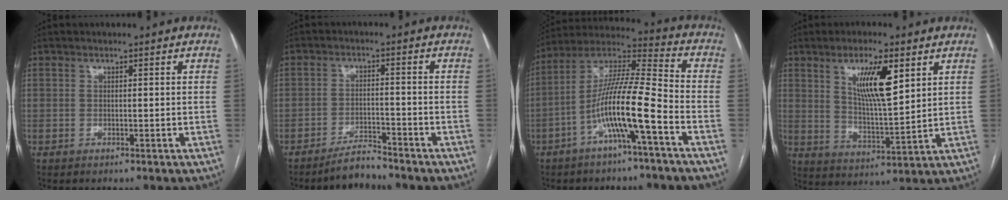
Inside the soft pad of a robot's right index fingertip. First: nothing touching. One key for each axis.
{"total": 3.7, "fx": -3.6, "fy": 0.4, "fz": 0.8, "tx": -0.011, "ty": -0.010, "tz": -0.065}
{"total": 13.3, "fx": -5.2, "fy": 0.3, "fz": 12.2, "tx": -0.232, "ty": 0.016, "tz": -0.100}
{"total": 9.9, "fx": 4.4, "fy": 1.8, "fz": 8.7, "tx": -0.156, "ty": -0.006, "tz": 0.082}